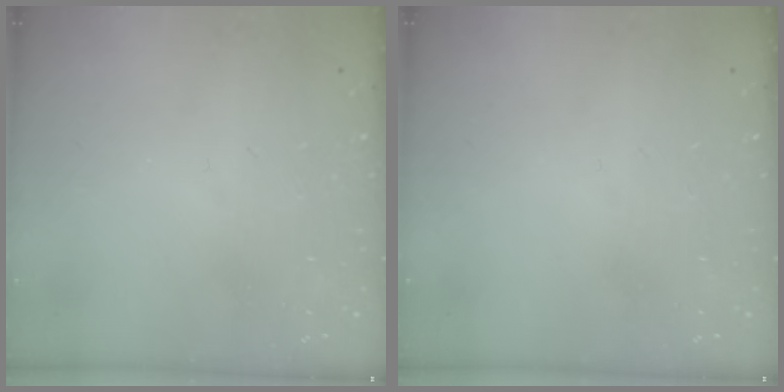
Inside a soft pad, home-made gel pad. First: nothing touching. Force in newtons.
{"total": 0.0}